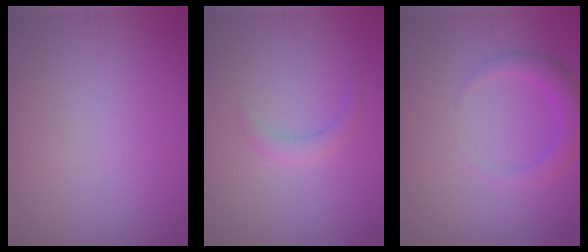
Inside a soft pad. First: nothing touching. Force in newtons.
{"total": 1.4, "press": 1.4, "slide": 0.1}
{"total": 2.5, "press": 2.5, "slide": 0.2}